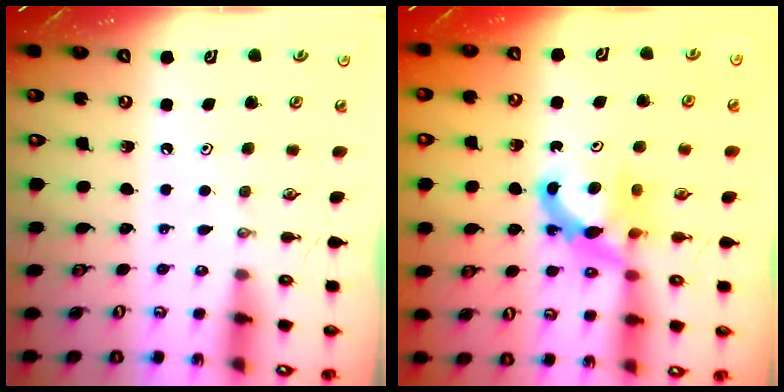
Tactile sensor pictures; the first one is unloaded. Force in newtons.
{"total": 7.2, "press": 7.2, "slide": 0.6}